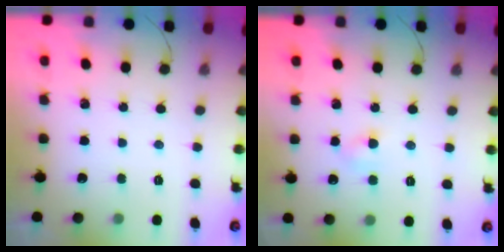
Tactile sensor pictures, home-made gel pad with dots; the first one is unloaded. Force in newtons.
{"total": 3.6, "press": 3.4, "slide": 1.1}